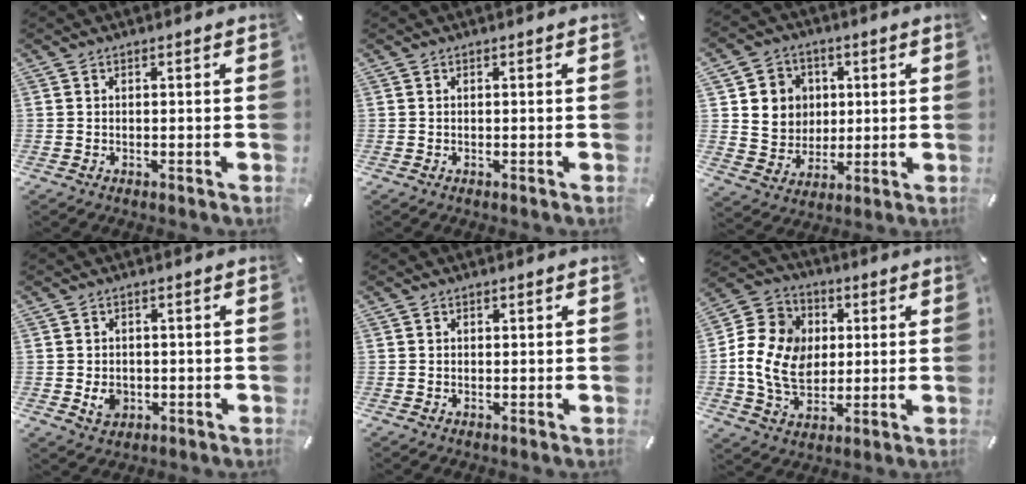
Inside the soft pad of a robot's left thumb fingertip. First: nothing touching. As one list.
[{"total": 0.0}, {"total": 9.2, "force": [1.9, 9.0, 1.1], "torque": [-0.023, -0.008, 0.044]}, {"total": 4.2, "force": [-0.7, 3.5, 2.2], "torque": [-0.028, -0.003, -0.013]}, {"total": 0.7, "force": [0.2, 0.6, 0.2], "torque": [-0.002, 0.004, 0.004]}, {"total": 13.4, "force": [0.1, 11.4, 7.0], "torque": [-0.168, 0.014, 0.005]}]